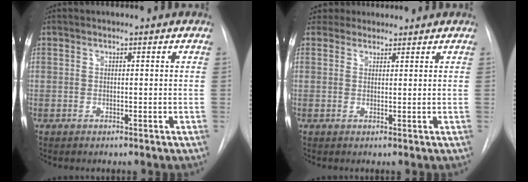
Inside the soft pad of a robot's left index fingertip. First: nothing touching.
{"total": 3.0, "force": [2.7, 1.2, -0.5], "torque": [0.015, 0.022, 0.042]}